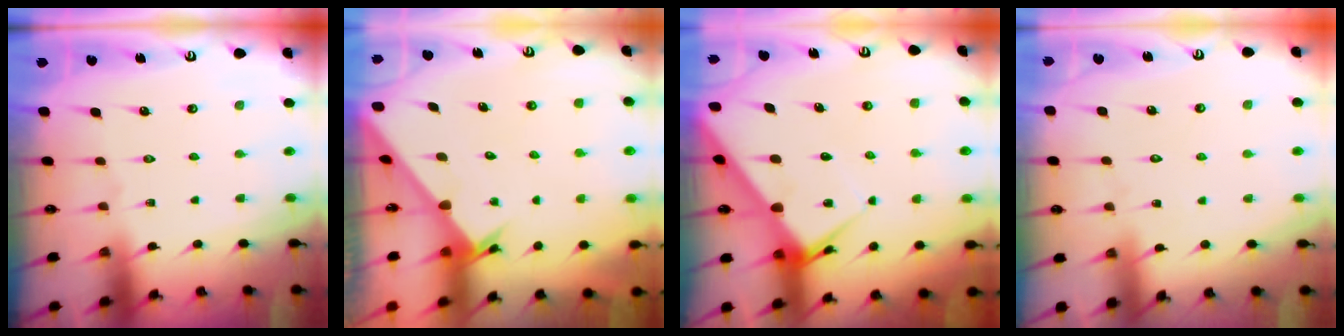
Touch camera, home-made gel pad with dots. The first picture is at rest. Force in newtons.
{"total": 2.4, "press": 2.4, "slide": 0.2}
{"total": 7.1, "press": 7.1, "slide": 0.6}
{"total": 4.1, "press": 4.1, "slide": 0.4}